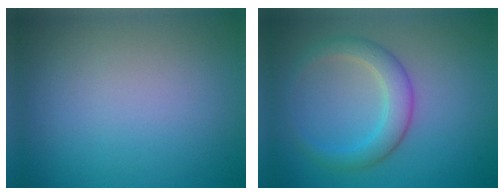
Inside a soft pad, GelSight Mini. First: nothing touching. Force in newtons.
{"total": 3.3, "press": 3.3, "slide": 0.1}